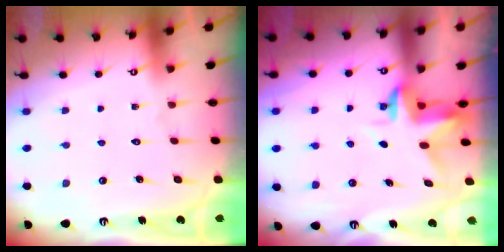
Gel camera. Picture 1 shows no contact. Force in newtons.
{"total": 3.3, "press": 3.2, "slide": 0.4}